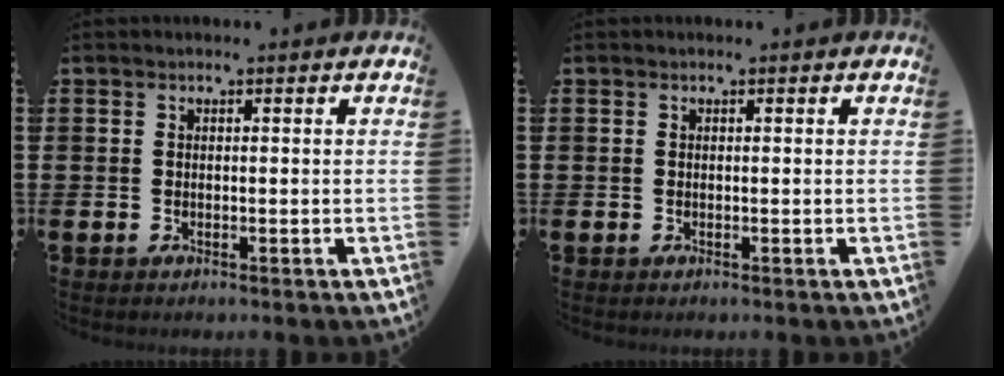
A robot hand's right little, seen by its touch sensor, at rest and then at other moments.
{"total": 0.0}